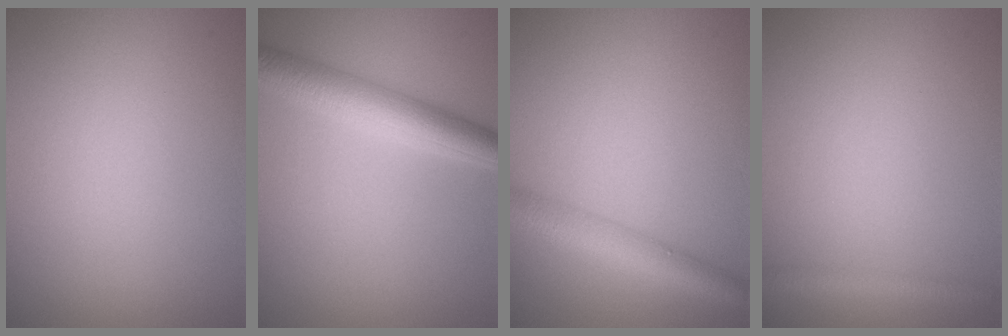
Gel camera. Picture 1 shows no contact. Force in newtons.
{"total": 4.6, "press": 4.6, "slide": 0.1}
{"total": 4.1, "press": 4.1, "slide": 0.0}
{"total": 1.3, "press": 1.3, "slide": 0.1}